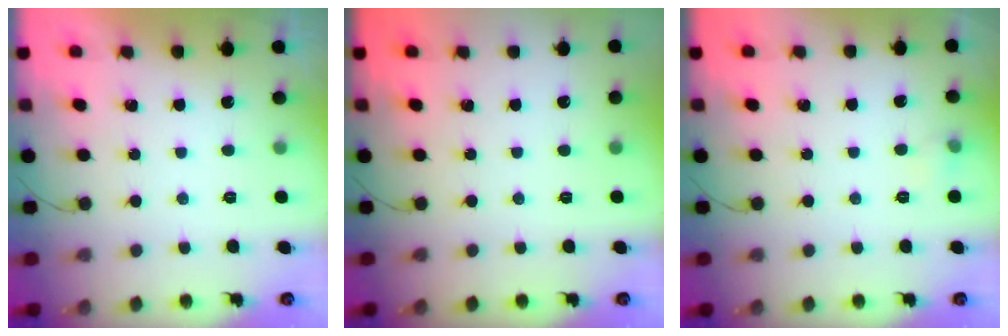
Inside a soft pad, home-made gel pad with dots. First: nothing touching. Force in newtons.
{"total": 0.0}
{"total": 3.9, "press": 3.7, "slide": 1.2}